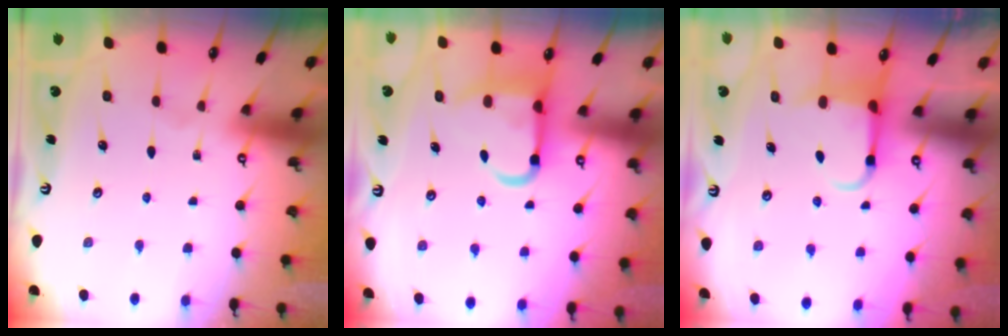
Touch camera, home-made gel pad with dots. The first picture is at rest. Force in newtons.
{"total": 9.8, "press": 9.7, "slide": 1.4}
{"total": 4.2, "press": 4.1, "slide": 0.7}